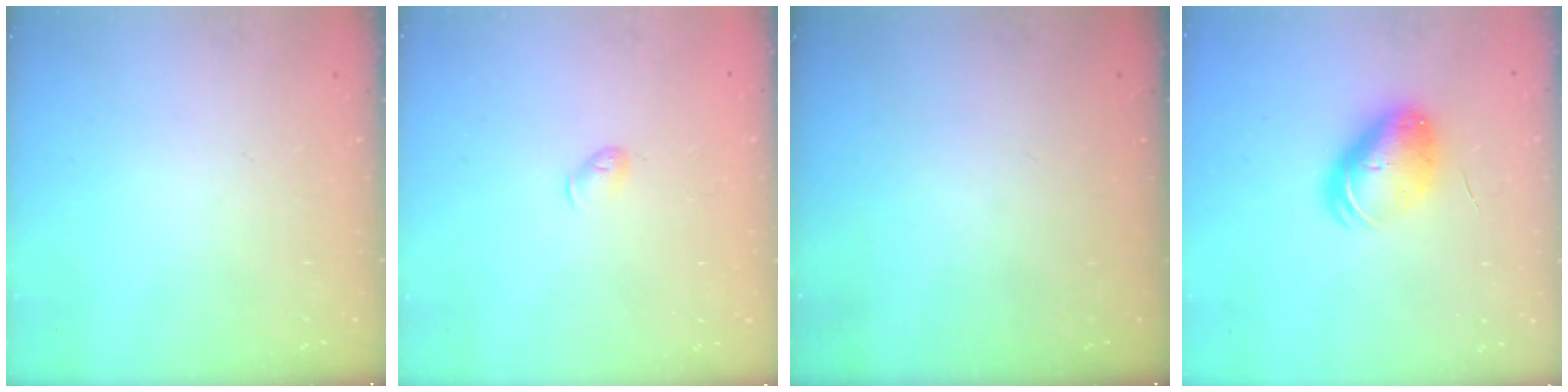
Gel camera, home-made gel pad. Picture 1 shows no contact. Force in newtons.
{"total": 4.3, "press": 4.3, "slide": 0.6}
{"total": 0.0}
{"total": 9.0, "press": 8.9, "slide": 1.5}